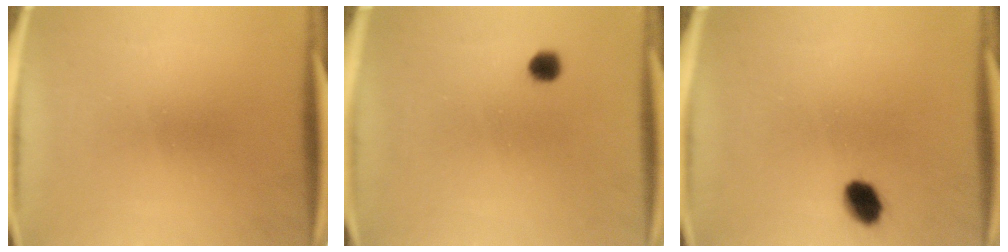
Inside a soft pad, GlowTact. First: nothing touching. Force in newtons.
{"total": 2.2}
{"total": 4.9}